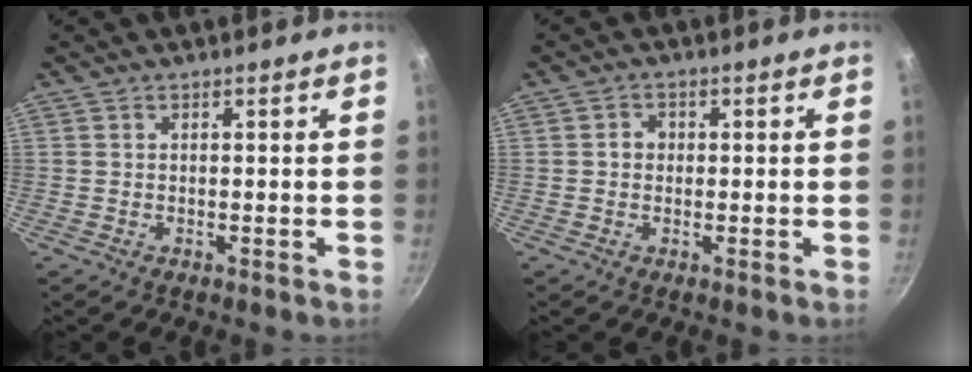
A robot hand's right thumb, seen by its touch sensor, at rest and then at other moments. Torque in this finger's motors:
{"motor_torque": [0.76, 0.43, 0.54, -0.16, -0.02]}